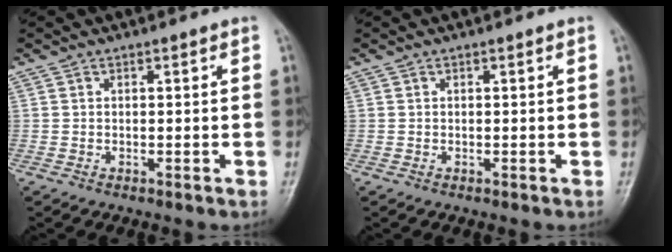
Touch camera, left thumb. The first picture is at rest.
{"total": 0.0}